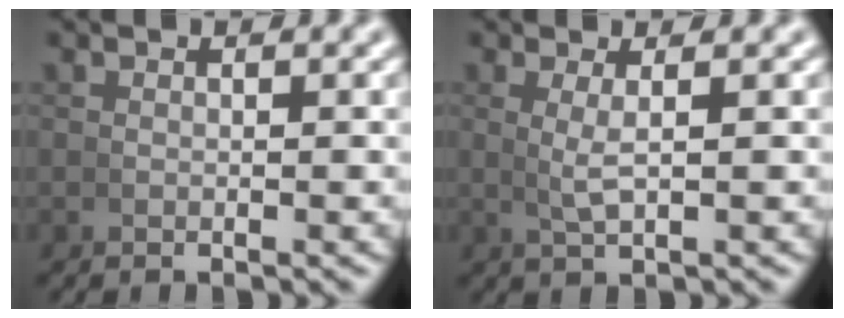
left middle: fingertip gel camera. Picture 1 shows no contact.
{"total": 2.0, "force": [0.6, 0.0, 1.9], "torque": [-0.039, -0.002, 0.015]}